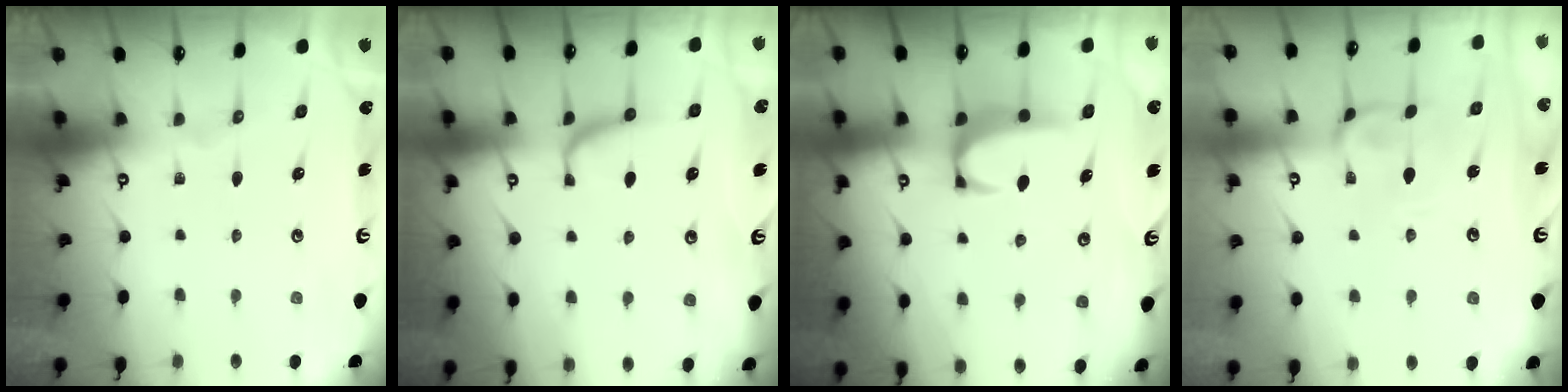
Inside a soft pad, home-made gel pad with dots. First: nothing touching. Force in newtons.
{"total": 1.4, "press": 1.4, "slide": 0.3}
{"total": 2.0, "press": 2.0, "slide": 0.3}
{"total": 0.8, "press": 0.4, "slide": 0.7}